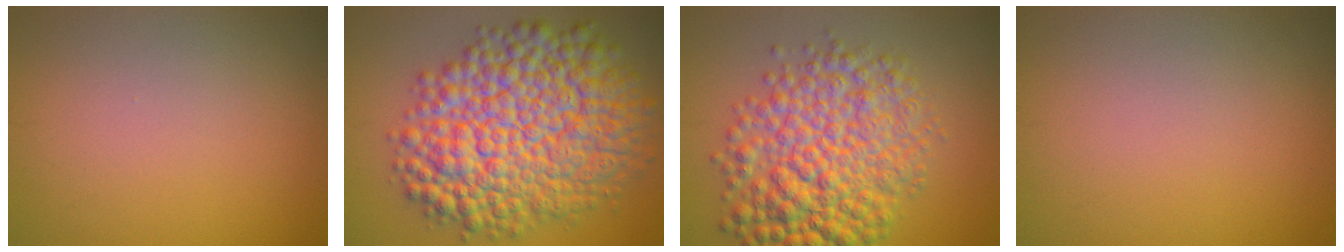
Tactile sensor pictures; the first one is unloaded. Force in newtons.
{"total": 13.9, "press": 13.9, "slide": 0.3}
{"total": 9.7, "press": 9.7, "slide": 0.1}
{"total": 0.0}